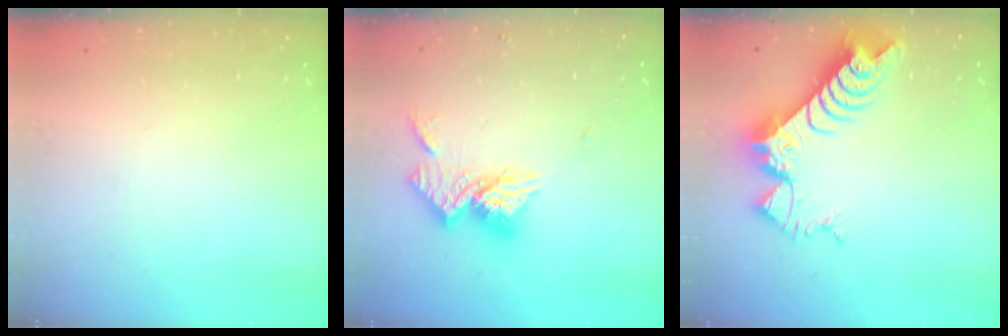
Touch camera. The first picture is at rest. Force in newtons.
{"total": 12.6, "press": 12.6, "slide": 1.1}
{"total": 10.6, "press": 10.6, "slide": 0.9}